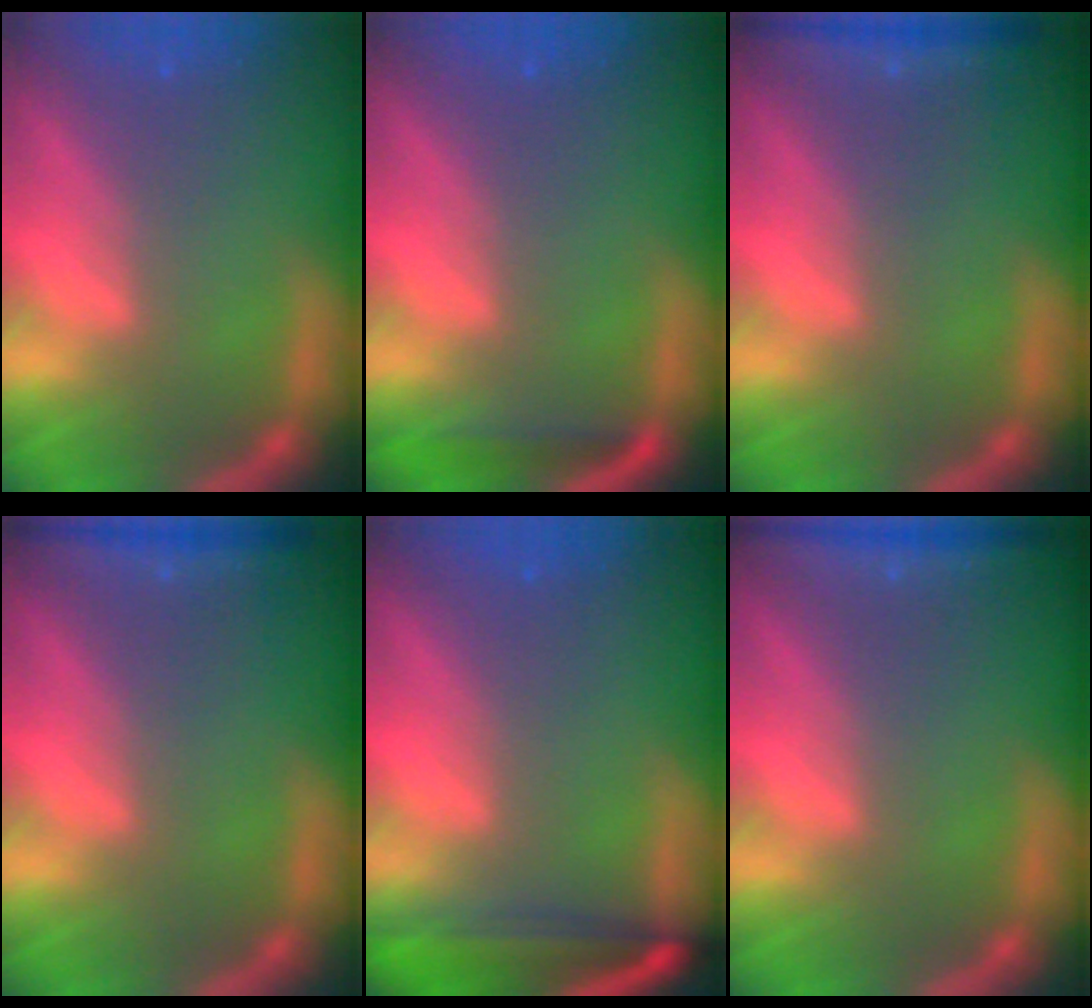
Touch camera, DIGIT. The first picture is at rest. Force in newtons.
{"total": 1.9}
{"total": 2.4}
{"total": 2.4}
{"total": 6.5}
{"total": 3.5}